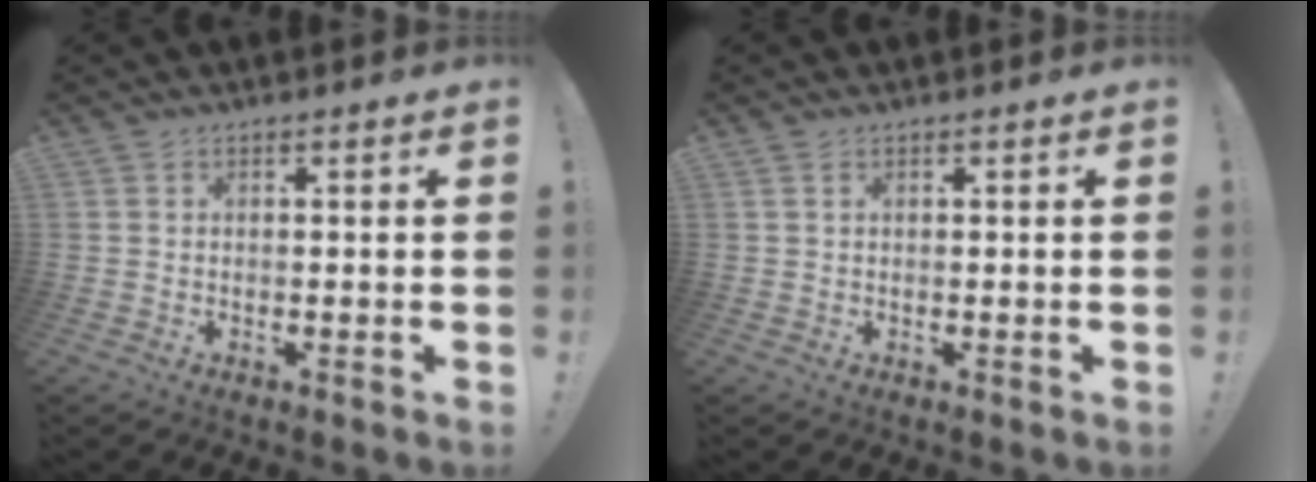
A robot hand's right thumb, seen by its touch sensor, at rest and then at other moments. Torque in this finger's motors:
{"motor_torque": [-0.20, 0.01, -0.22, 0.05, 0.02]}